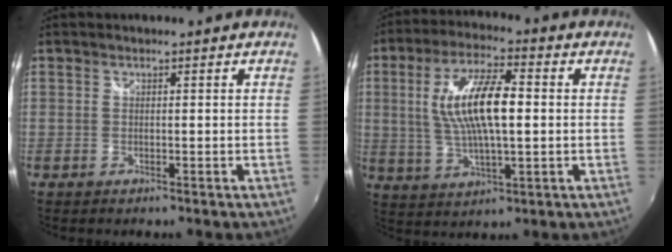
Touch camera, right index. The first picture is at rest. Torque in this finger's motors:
{"motor_torque": [0.54, 0.05, 0.39, 0.21]}